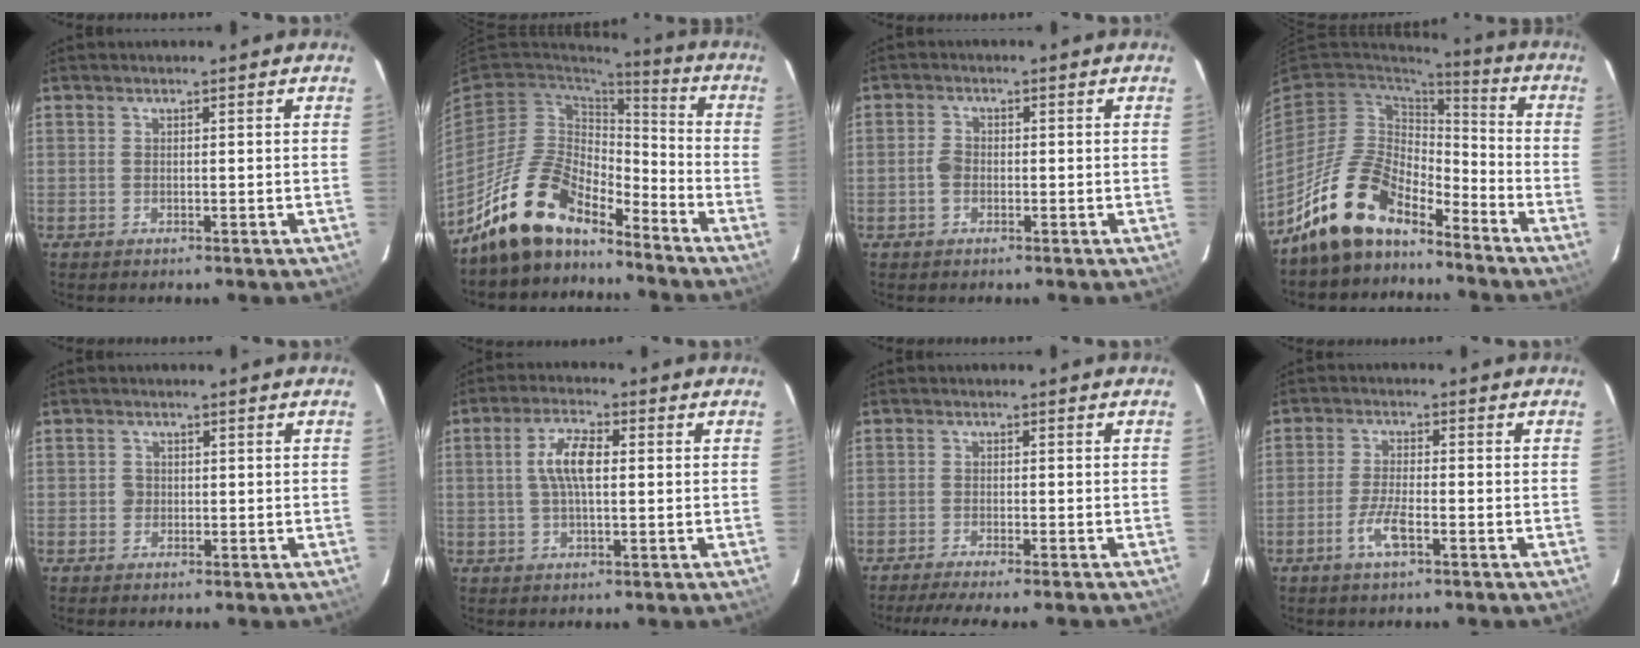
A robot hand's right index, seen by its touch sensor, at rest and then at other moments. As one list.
[{"total": 15.4, "force": [-12.5, 5.8, 6.8], "torque": [-0.147, 0.010, -0.229]}, {"total": 2.3, "force": [-0.7, 1.6, 1.5], "torque": [-0.035, 0.006, -0.014]}, {"total": 14.9, "force": [-11.8, 6.0, 6.7], "torque": [-0.142, 0.010, -0.217]}, {"total": 1.3, "force": [-0.2, 1.3, 0.1], "torque": [0.000, 0.002, -0.003]}, {"total": 6.4, "force": [0.8, 2.2, 6.0], "torque": [-0.116, 0.012, 0.015]}, {"total": 6.8, "force": [-5.9, -0.2, 3.4], "torque": [-0.075, -0.017, -0.094]}, {"total": 5.0, "force": [-2.6, 1.0, 4.2], "torque": [-0.094, -0.003, -0.052]}]